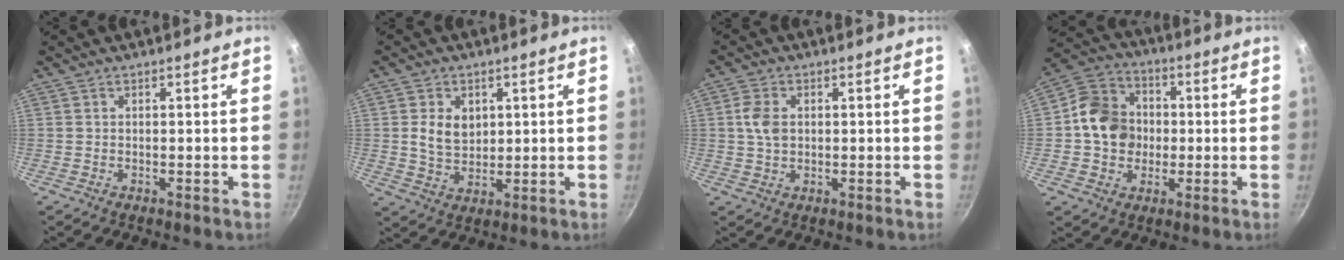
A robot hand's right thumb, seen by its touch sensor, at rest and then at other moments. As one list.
[{"total": 6.6, "force": [1.5, 4.8, 4.3], "torque": [-0.060, -0.014, 0.031]}, {"total": 4.9, "force": [0.6, 3.4, 3.4], "torque": [-0.061, 0.004, 0.008]}, {"total": 12.3, "force": [-0.2, 10.6, 6.2], "torque": [-0.078, 0.020, -0.020]}]